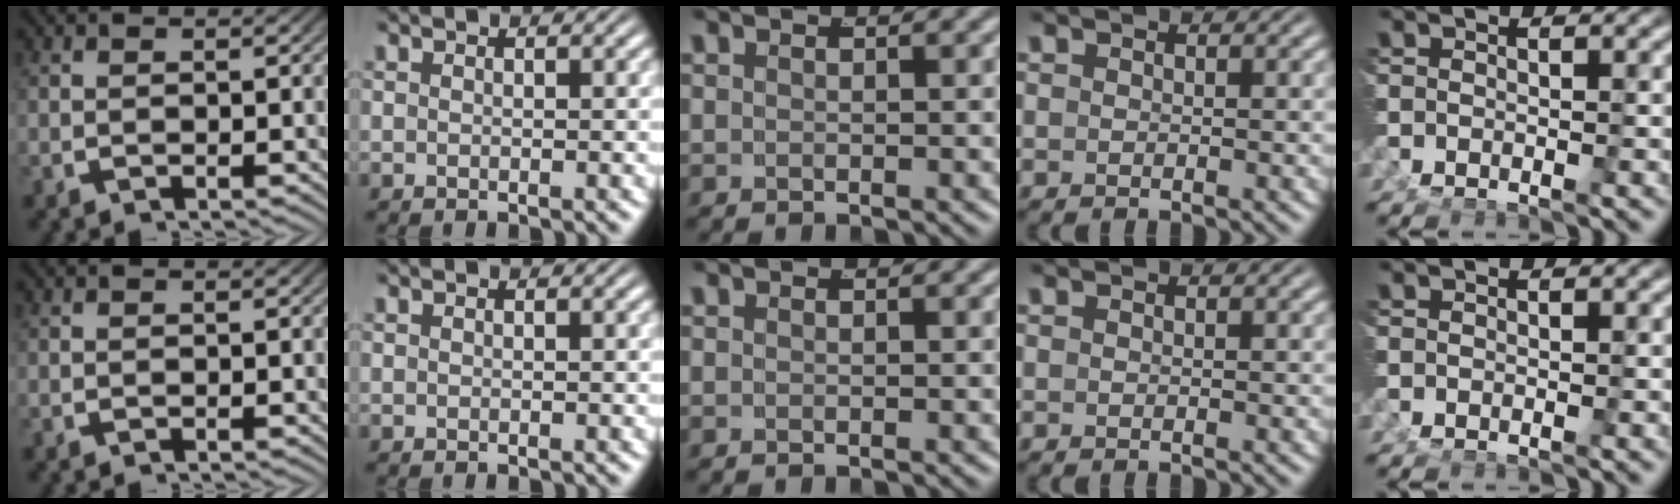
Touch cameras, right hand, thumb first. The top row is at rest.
{}